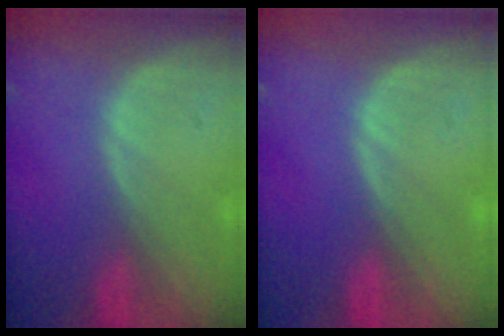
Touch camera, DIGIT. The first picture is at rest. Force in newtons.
{"total": 0.0}